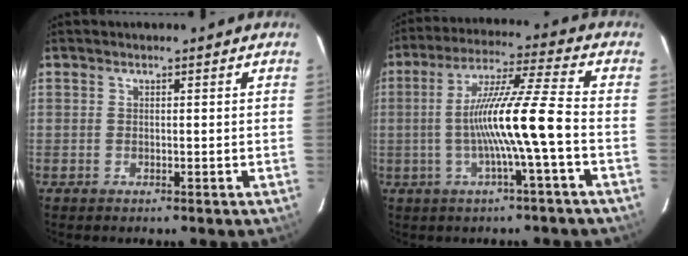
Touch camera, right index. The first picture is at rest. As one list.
[{"total": 12.6, "force": [-2.4, -0.9, 12.3], "torque": [-0.225, 0.011, -0.046]}]